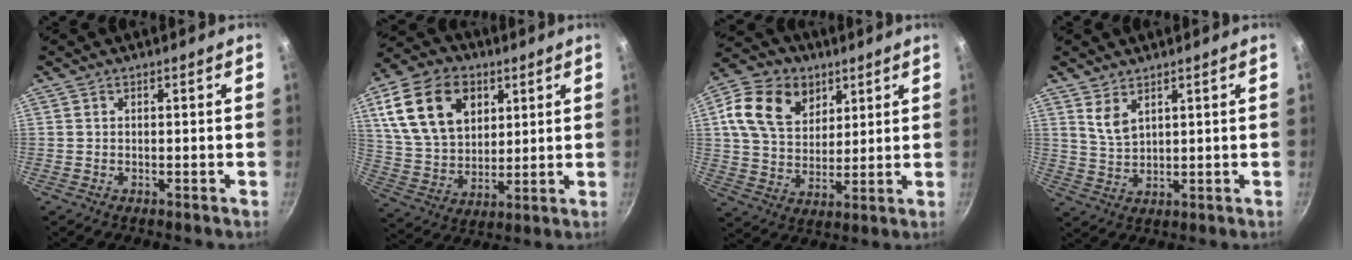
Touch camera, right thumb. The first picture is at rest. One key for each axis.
{"total": 18.3, "fx": 6.9, "fy": 12.7, "fz": 11.3, "tx": -0.186, "ty": -0.009, "tz": 0.130}
{"total": 15.2, "fx": 6.2, "fy": 11.1, "fz": 8.3, "tx": -0.129, "ty": -0.013, "tz": 0.104}
{"total": 4.2, "fx": 2.7, "fy": 1.9, "fz": 2.5, "tx": -0.046, "ty": -0.021, "tz": 0.058}